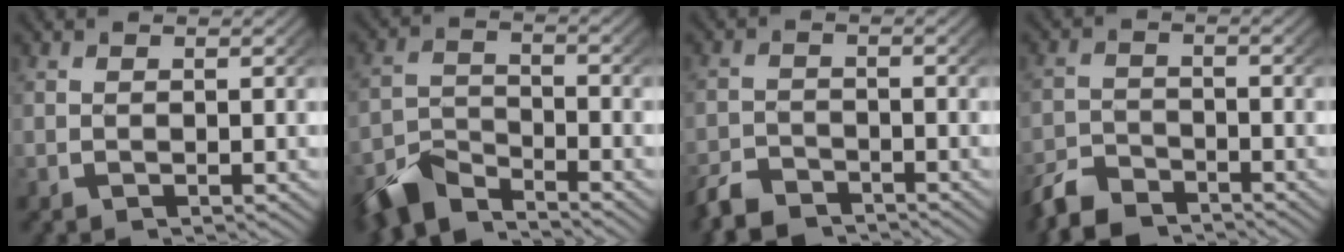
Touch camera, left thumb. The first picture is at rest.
{"total": 6.2, "force": [-5.1, 2.5, 2.6], "torque": [-0.042, -0.014, -0.093]}
{"total": 3.9, "force": [-3.6, 1.2, 0.7], "torque": [-0.016, -0.018, -0.062]}
{"total": 4.6, "force": [-4.2, 1.5, 1.1], "torque": [-0.024, -0.017, -0.074]}